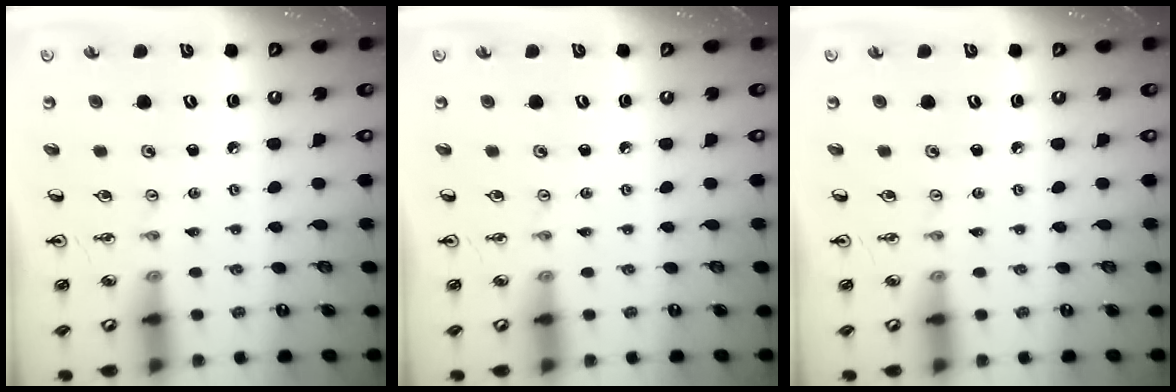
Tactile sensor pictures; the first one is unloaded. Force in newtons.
{"total": 0.0}
{"total": 0.0}